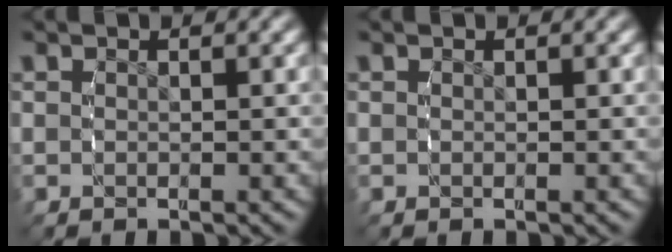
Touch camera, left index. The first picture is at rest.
{"total": 0.0}